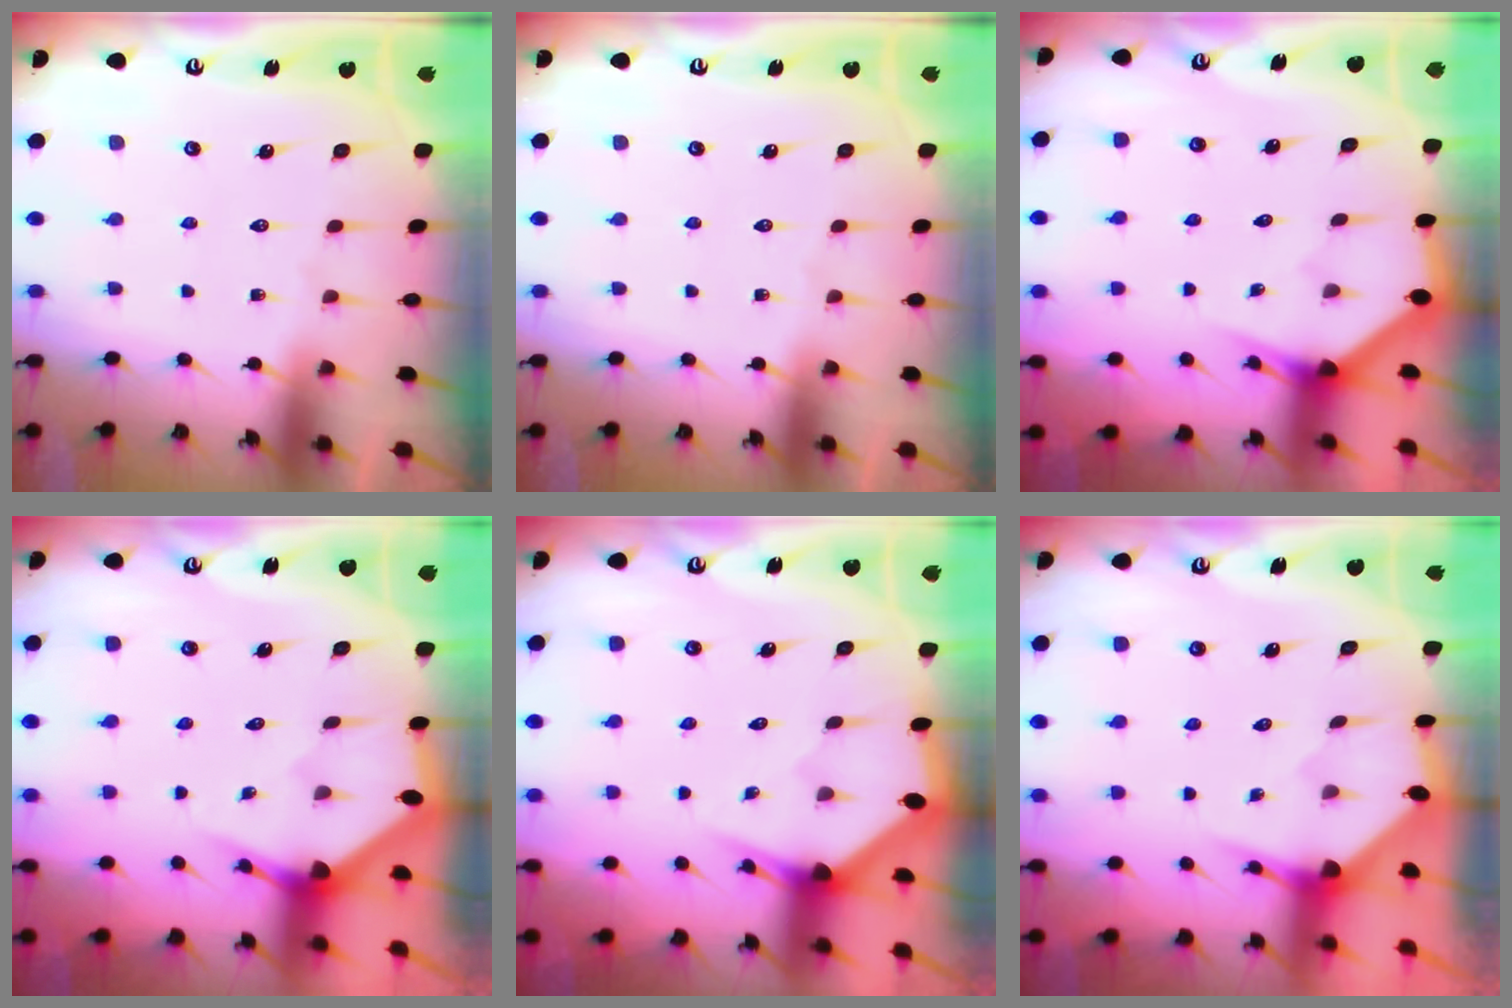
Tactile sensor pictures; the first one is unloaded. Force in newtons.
{"total": 0.0}
{"total": 3.0, "press": 3.0, "slide": 0.1}
{"total": 2.9, "press": 2.9, "slide": 0.2}
{"total": 3.0, "press": 3.0, "slide": 0.1}
{"total": 3.2, "press": 3.2, "slide": 0.1}